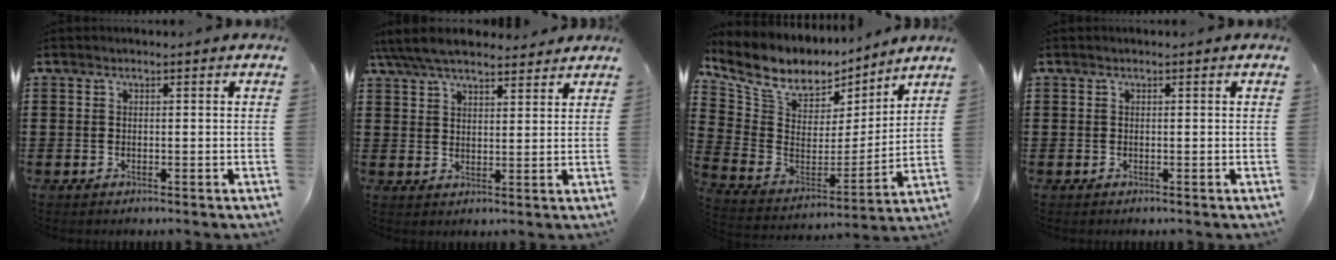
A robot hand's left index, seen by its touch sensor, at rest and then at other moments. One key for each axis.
{"total": 6.5, "fx": 5.8, "fy": 1.7, "fz": 2.5, "tx": -0.068, "ty": -0.011, "tz": 0.108}
{"total": 8.6, "fx": 6.4, "fy": 4.7, "fz": 3.4, "tx": -0.105, "ty": -0.036, "tz": 0.115}
{"total": 0.0}